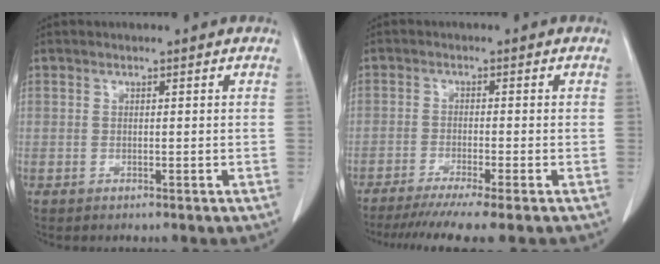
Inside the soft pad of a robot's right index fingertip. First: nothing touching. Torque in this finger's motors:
{"motor_torque": [0.77, -0.72, 0.52, 0.15]}